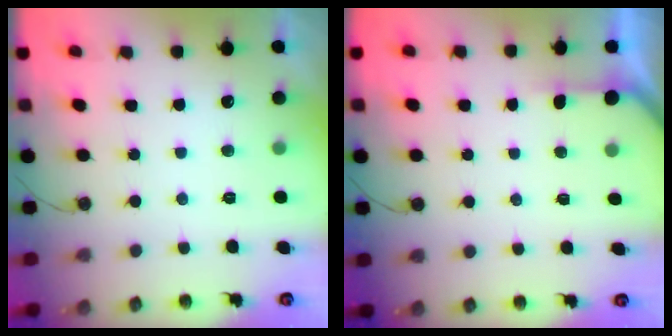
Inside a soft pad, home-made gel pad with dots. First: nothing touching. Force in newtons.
{"total": 2.5, "press": 2.5, "slide": 0.2}